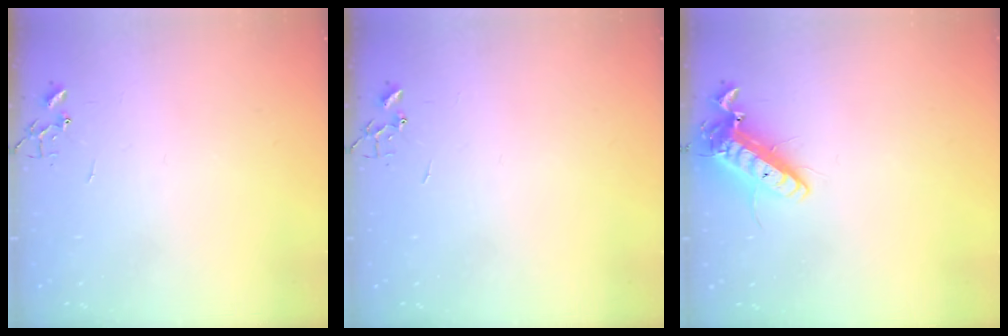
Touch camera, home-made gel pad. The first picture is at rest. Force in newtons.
{"total": 0.0}
{"total": 14.5, "press": 14.2, "slide": 2.9}